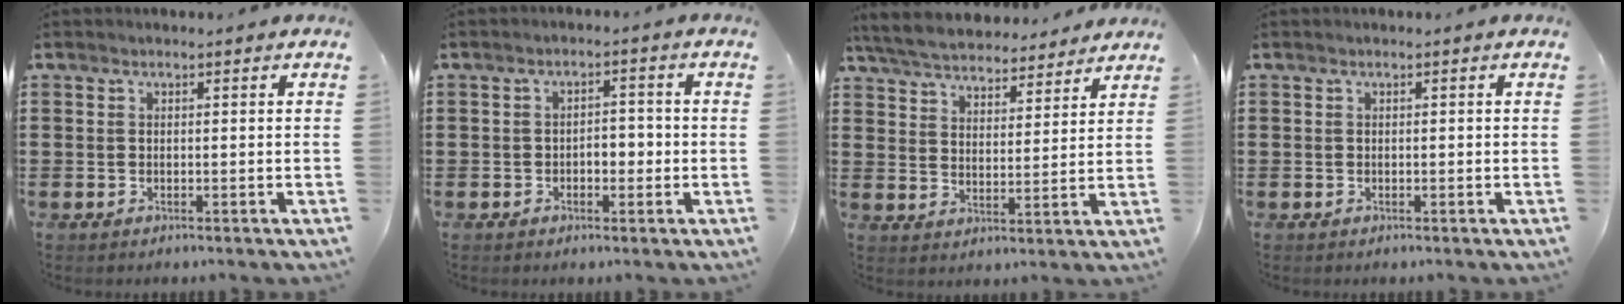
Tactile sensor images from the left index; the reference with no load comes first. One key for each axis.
{"total": 3.0, "fx": -1.0, "fy": 1.7, "fz": 2.2, "tx": -0.037, "ty": 0.001, "tz": -0.025}
{"total": 5.7, "fx": 5.5, "fy": 0.9, "fz": 1.0, "tx": -0.048, "ty": -0.029, "tz": 0.097}
{"total": 0.0}